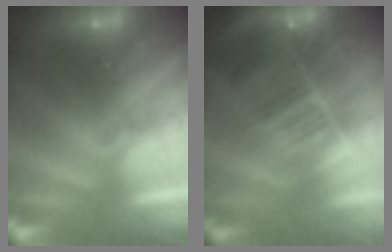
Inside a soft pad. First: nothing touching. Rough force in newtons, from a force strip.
{"total": 6.9}